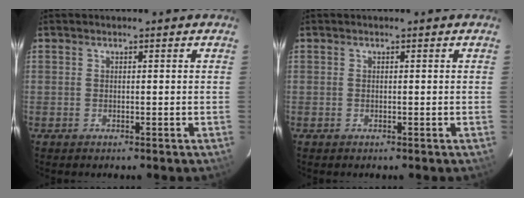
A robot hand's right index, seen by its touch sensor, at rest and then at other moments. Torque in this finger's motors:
{"motor_torque": [0.00, 0.00, 0.01, 0.01]}